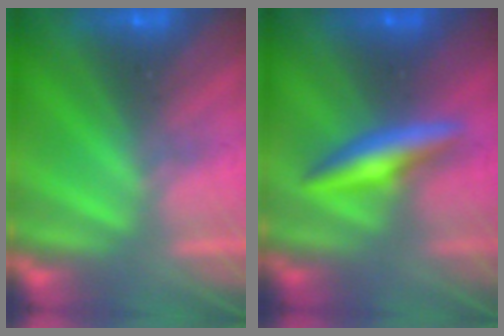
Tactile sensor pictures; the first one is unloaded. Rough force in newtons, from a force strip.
{"total": 2.7}